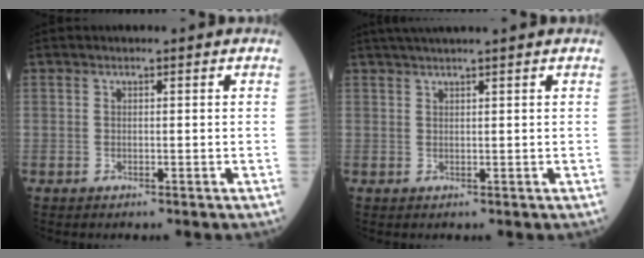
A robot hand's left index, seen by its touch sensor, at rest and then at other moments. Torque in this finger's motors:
{"motor_torque": [0.24, -0.13, -0.04, 0.00]}